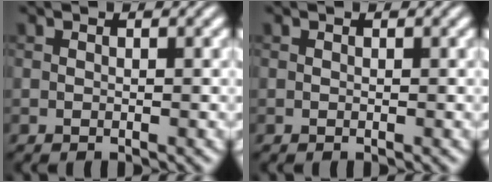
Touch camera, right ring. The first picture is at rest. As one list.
[{"total": 0.0}]